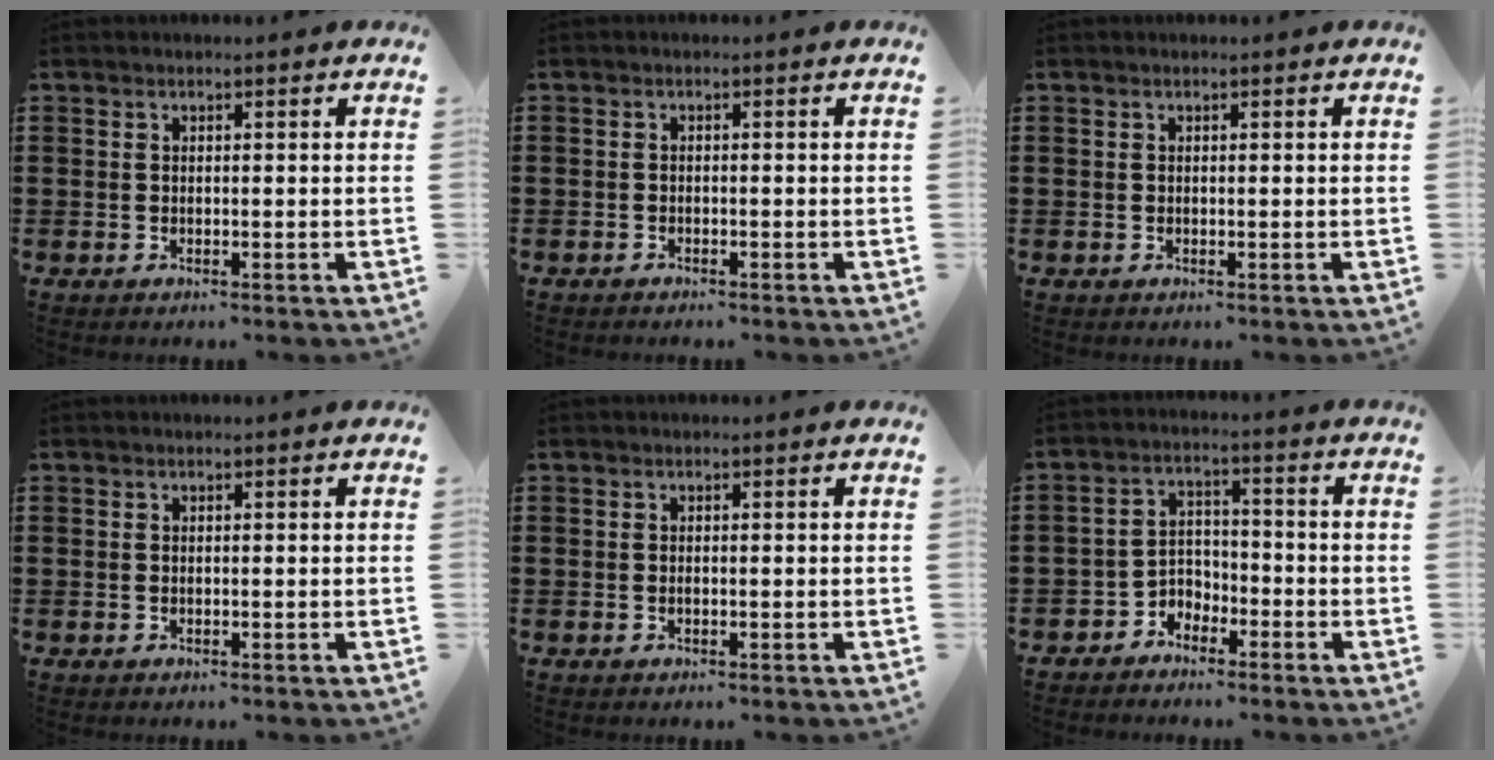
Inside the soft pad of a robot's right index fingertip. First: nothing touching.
{"total": 0.9, "force": [-0.9, 0.0, -0.1], "torque": [0.000, 0.000, -0.019]}
{"total": 0.0}
{"total": 0.0}
{"total": 0.0}
{"total": 3.5, "force": [-2.9, 1.9, 0.3], "torque": [-0.016, 0.009, -0.062]}